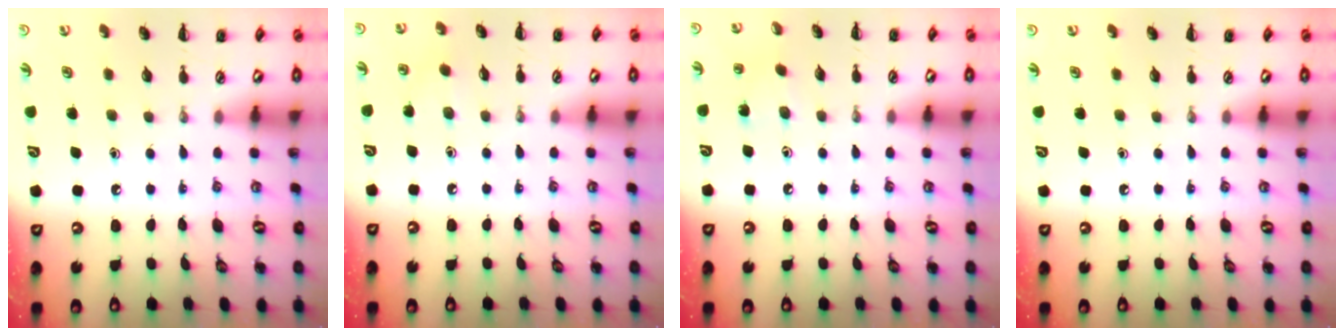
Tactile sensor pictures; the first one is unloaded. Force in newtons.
{"total": 2.0, "press": 1.9, "slide": 0.7}
{"total": 6.5, "press": 6.3, "slide": 1.4}
{"total": 0.0}